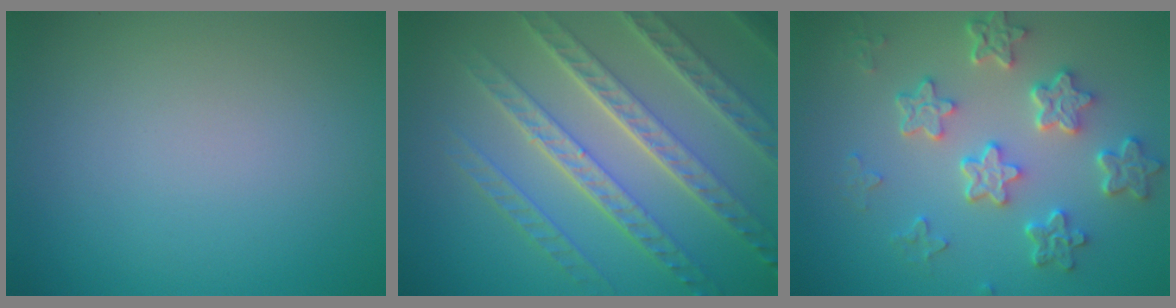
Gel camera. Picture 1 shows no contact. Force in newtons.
{"total": 8.0, "press": 5.7, "slide": 5.6}
{"total": 5.6, "press": 4.3, "slide": 3.6}